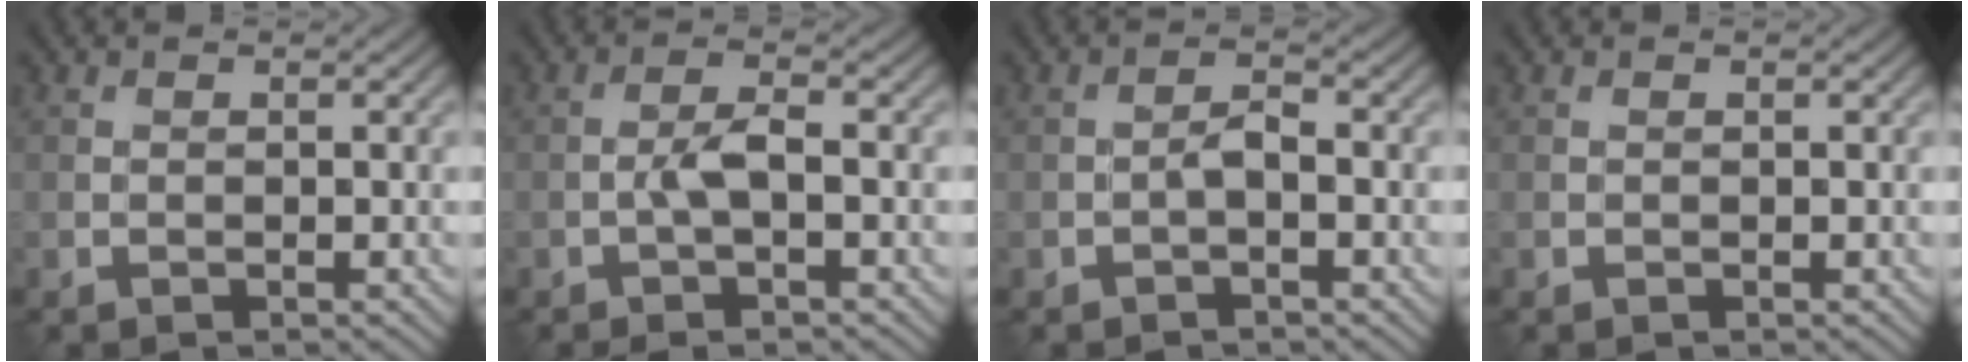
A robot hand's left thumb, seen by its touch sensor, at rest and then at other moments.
{"total": 2.9, "force": [-1.0, 0.7, 2.6], "torque": [-0.052, 0.007, -0.026]}
{"total": 1.5, "force": [-0.8, 0.6, 1.2], "torque": [-0.020, 0.006, -0.020]}
{"total": 0.0}